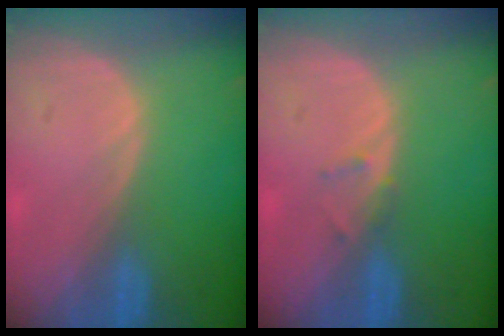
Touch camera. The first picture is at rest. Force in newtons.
{"total": 1.3, "press": 1.1, "slide": 0.8}